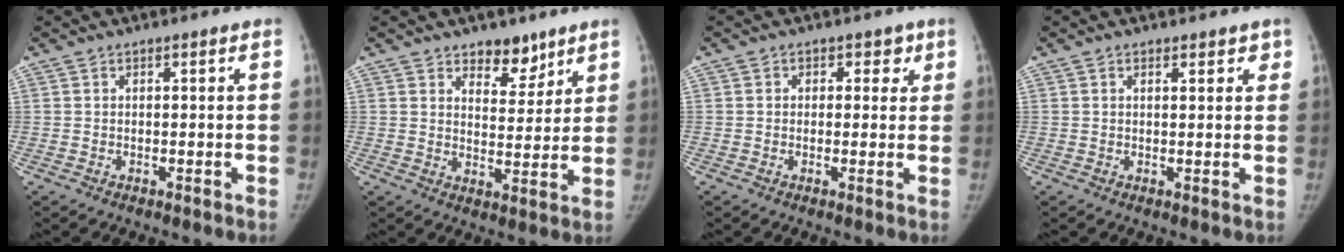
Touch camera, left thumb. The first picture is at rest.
{"total": 7.0, "force": [5.0, 3.8, 3.0], "torque": [-0.006, -0.034, 0.079]}
{"total": 3.1, "force": [1.1, 2.7, 1.2], "torque": [0.019, 0.000, 0.006]}
{"total": 2.1, "force": [1.3, 1.1, 1.1], "torque": [0.000, -0.005, 0.014]}